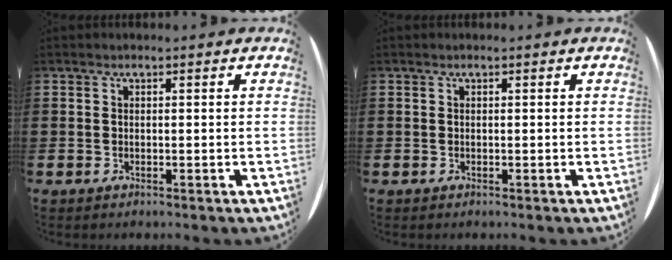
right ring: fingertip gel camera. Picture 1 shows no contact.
{"total": 0.0}